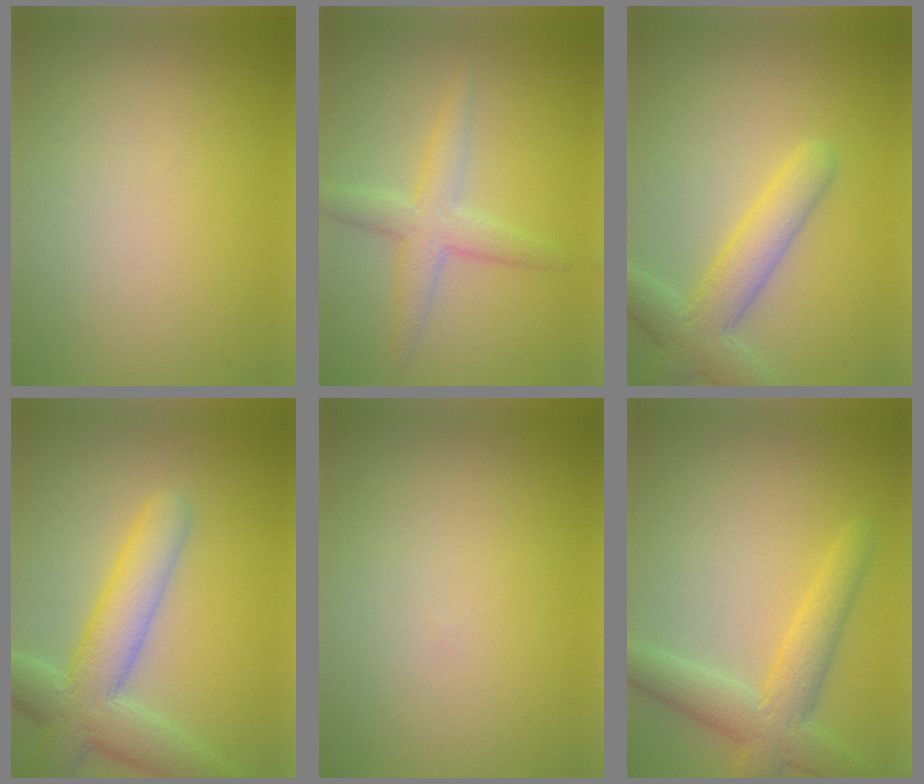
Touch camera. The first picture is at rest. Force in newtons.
{"total": 3.3, "press": 3.3, "slide": 0.0}
{"total": 5.0, "press": 5.0, "slide": 0.5}
{"total": 7.4, "press": 7.4, "slide": 0.8}
{"total": 0.0}
{"total": 5.0, "press": 5.0, "slide": 0.2}